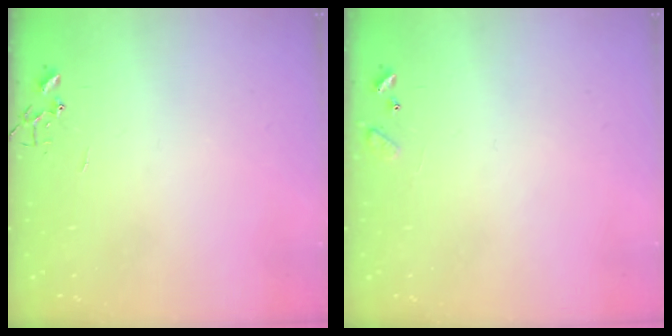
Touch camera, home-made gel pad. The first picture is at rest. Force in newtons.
{"total": 6.4, "press": 6.4, "slide": 0.5}